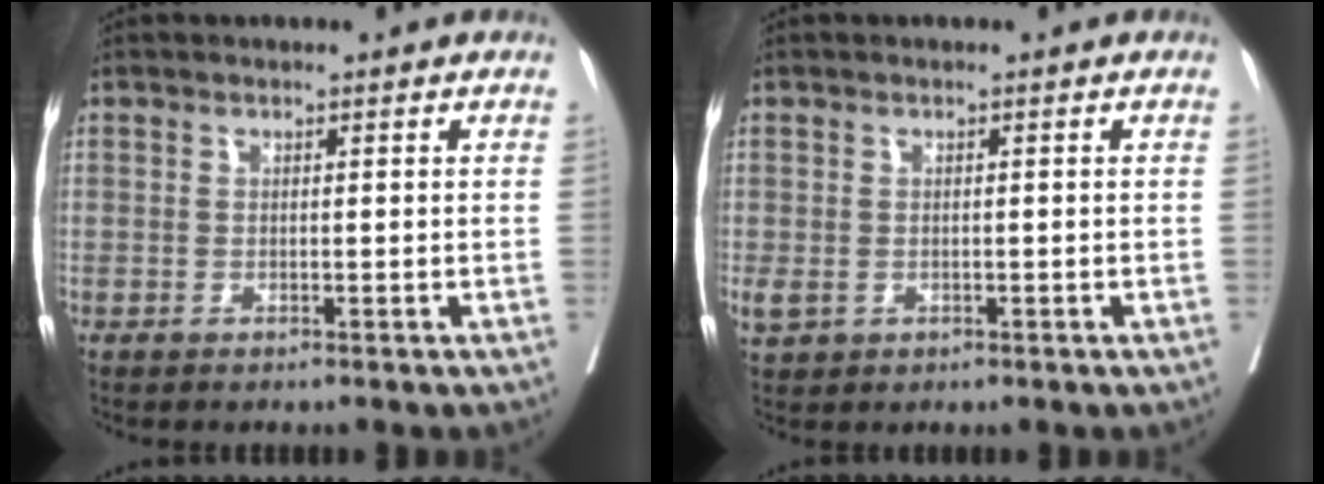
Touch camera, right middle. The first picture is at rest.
{"total": 2.4, "force": [-0.4, 1.8, 1.4], "torque": [-0.035, -0.003, 0.002]}